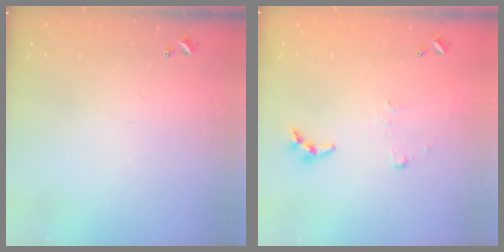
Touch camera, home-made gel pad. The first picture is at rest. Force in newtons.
{"total": 6.2, "press": 6.2, "slide": 0.4}